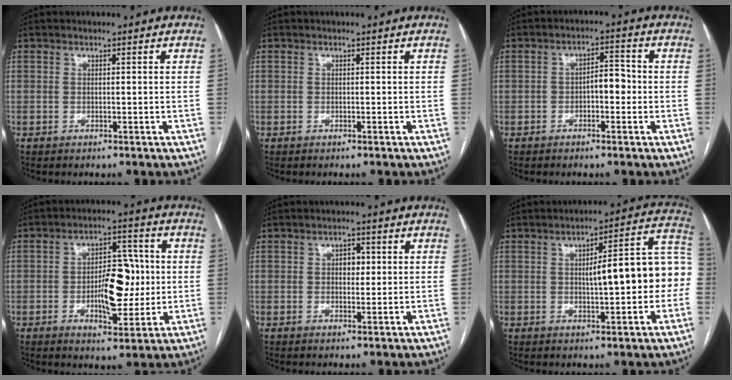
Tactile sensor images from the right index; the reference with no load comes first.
{"total": 0.0}
{"total": 4.0, "force": [-0.8, 1.8, 3.5], "torque": [-0.051, 0.016, -0.015]}
{"total": 10.1, "force": [-0.8, 4.2, 9.1], "torque": [-0.144, 0.012, -0.008]}
{"total": 2.5, "force": [0.4, 1.6, 1.9], "torque": [-0.027, 0.009, 0.006]}
{"total": 13.4, "force": [-0.2, 3.0, 13.1], "torque": [-0.167, 0.045, 0.000]}